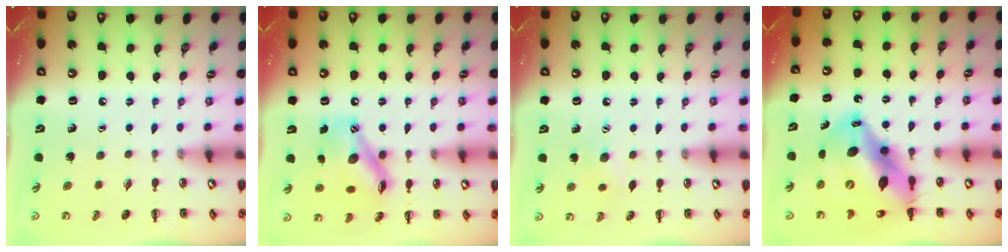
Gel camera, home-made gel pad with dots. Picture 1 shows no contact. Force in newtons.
{"total": 14.5, "press": 14.2, "slide": 2.4}
{"total": 6.5, "press": 6.3, "slide": 1.6}
{"total": 17.1, "press": 16.5, "slide": 4.6}